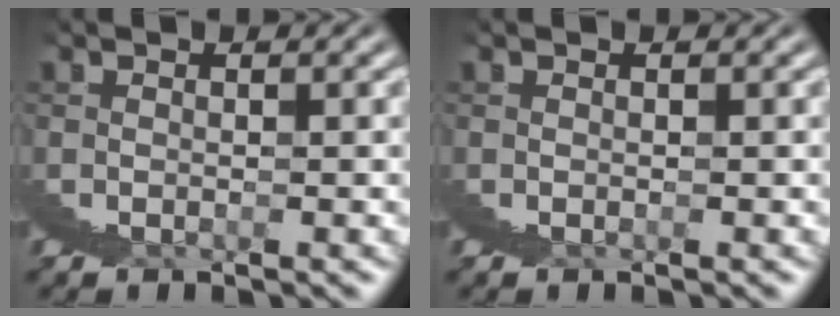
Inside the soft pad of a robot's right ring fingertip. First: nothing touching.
{"total": 0.0}